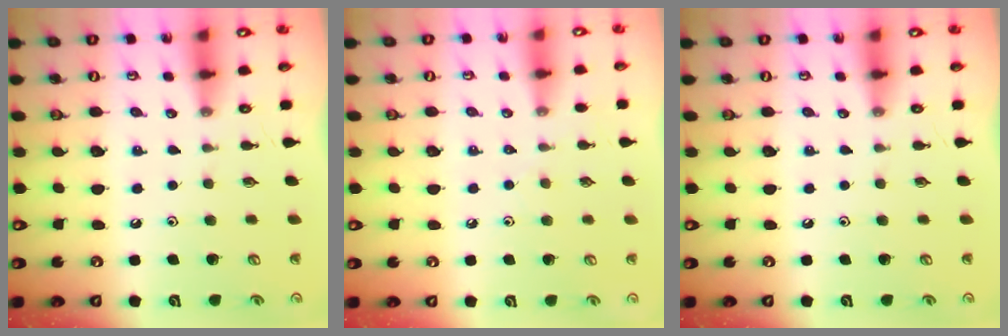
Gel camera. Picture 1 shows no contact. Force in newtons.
{"total": 2.4, "press": 2.4, "slide": 0.5}
{"total": 0.0}